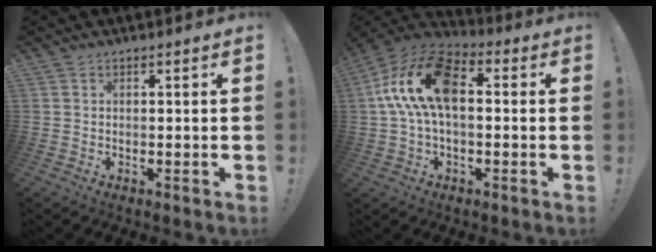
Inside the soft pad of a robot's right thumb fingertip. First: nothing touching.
{"total": 17.2, "force": [2.5, 9.3, 14.3], "torque": [-0.265, 0.008, 0.045]}